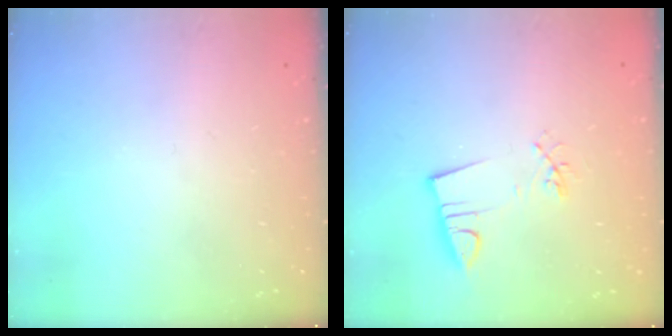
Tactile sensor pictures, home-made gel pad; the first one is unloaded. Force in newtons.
{"total": 3.4, "press": 2.0, "slide": 2.7}